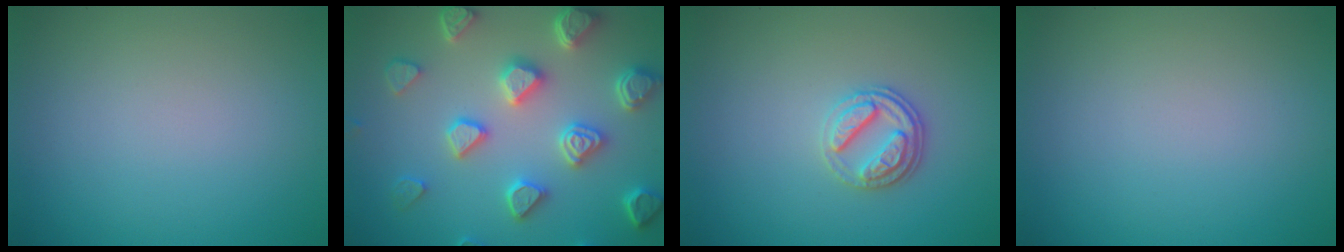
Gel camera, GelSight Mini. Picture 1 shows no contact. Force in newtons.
{"total": 6.1, "press": 5.3, "slide": 3.0}
{"total": 2.8, "press": 2.6, "slide": 1.1}
{"total": 0.0}